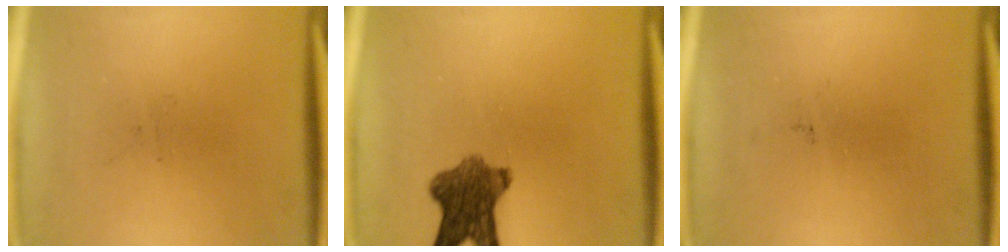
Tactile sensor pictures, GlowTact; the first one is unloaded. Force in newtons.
{"total": 8.1}
{"total": 0.0}